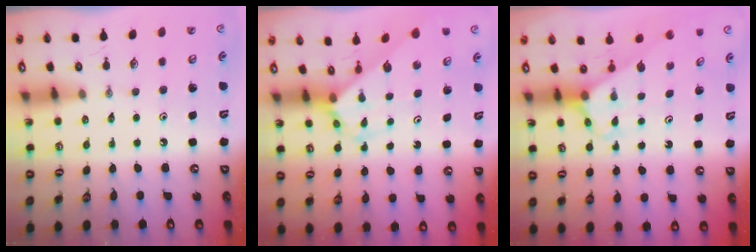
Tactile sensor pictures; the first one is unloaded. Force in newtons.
{"total": 2.7, "press": 2.7, "slide": 0.1}
{"total": 2.9, "press": 2.9, "slide": 0.2}